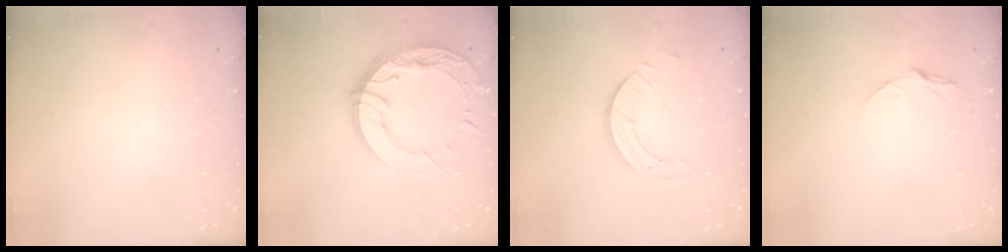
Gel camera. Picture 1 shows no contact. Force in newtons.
{"total": 20.5, "press": 20.5, "slide": 1.9}
{"total": 7.1, "press": 7.1, "slide": 0.7}
{"total": 4.6, "press": 4.6, "slide": 0.4}